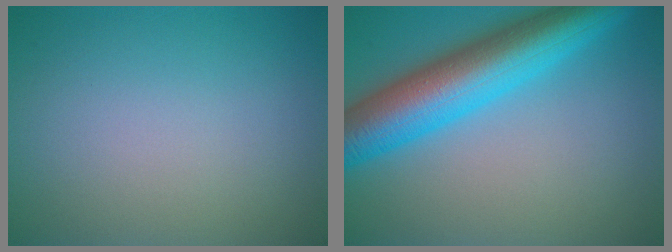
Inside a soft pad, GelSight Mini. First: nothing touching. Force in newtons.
{"total": 9.8, "press": 9.8, "slide": 0.2}